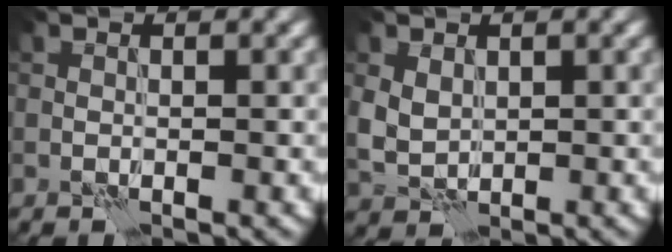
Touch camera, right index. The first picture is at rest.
{"total": 2.4, "force": [0.8, 1.8, 1.5], "torque": [-0.037, 0.001, 0.016]}